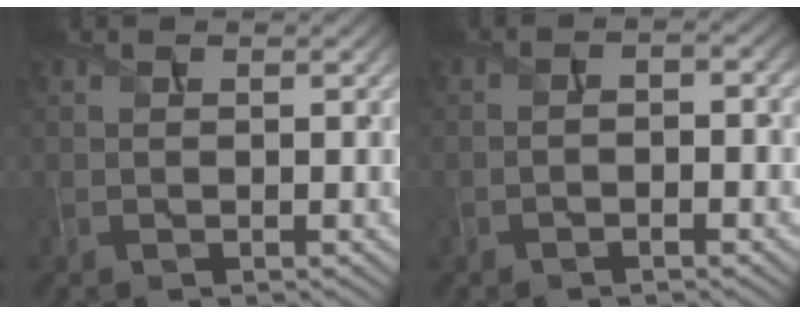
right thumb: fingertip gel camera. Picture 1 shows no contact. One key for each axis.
{"total": 2.2, "fx": -1.2, "fy": 0.6, "fz": 1.7, "tx": -0.025, "ty": 0.004, "tz": -0.029}